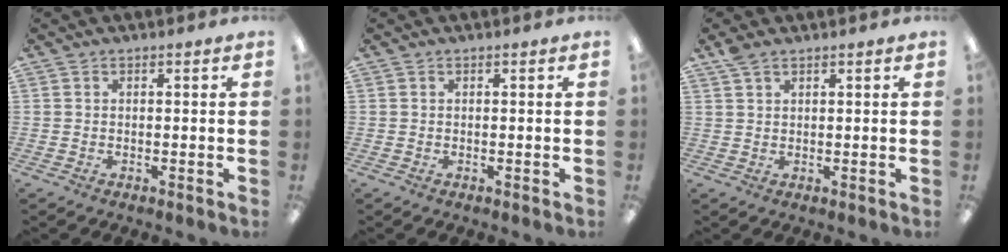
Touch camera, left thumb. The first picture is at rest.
{"total": 0.0}
{"total": 2.6, "force": [2.0, 1.0, 1.4], "torque": [-0.032, -0.002, 0.037]}